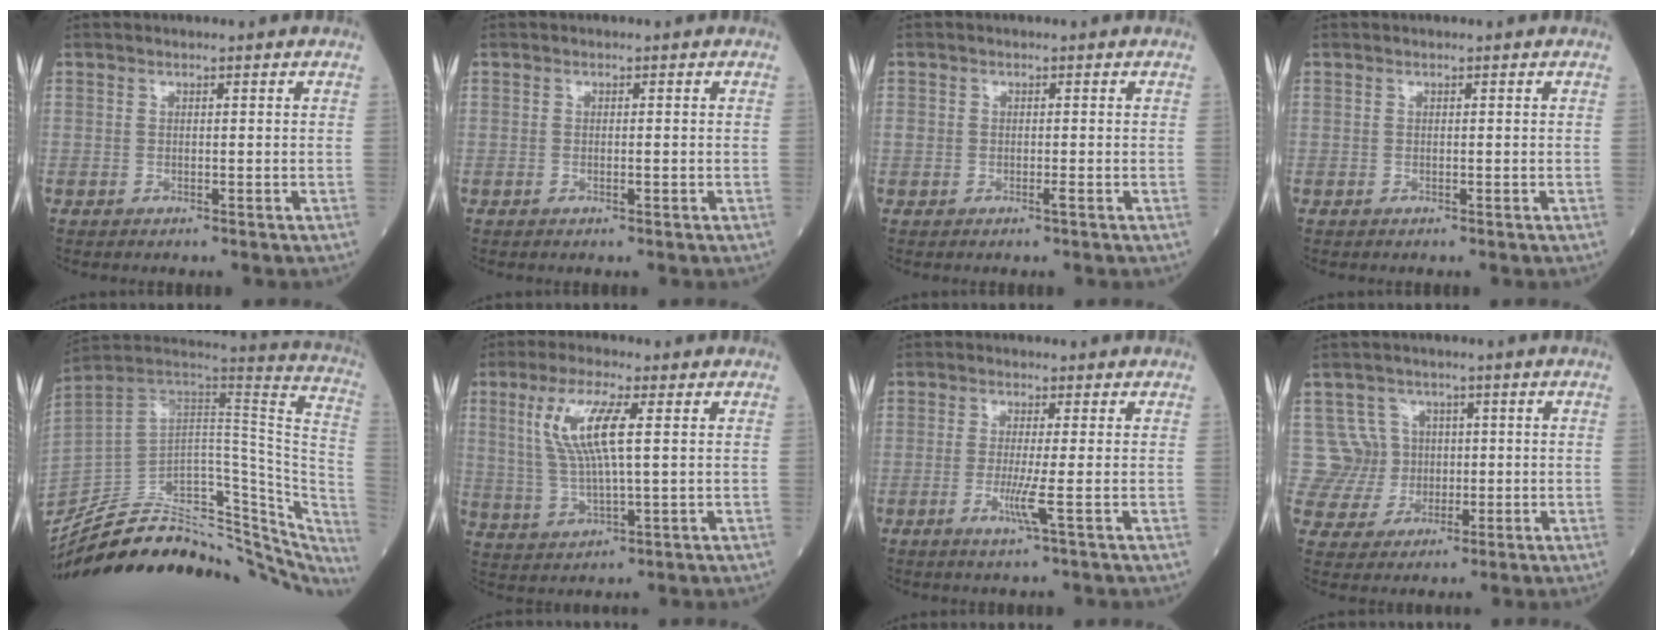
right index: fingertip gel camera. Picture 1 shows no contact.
{"total": 0.7, "force": [-0.1, 0.2, 0.7], "torque": [-0.012, -0.002, -0.001]}
{"total": 1.3, "force": [-0.3, 0.7, 1.0], "torque": [-0.019, 0.001, -0.004]}
{"total": 0.0}
{"total": 34.6, "force": [-27.6, 13.3, 16.0], "torque": [-0.219, 0.011, -0.368]}
{"total": 9.3, "force": [2.6, 1.3, 8.9], "torque": [-0.194, 0.007, 0.055]}
{"total": 3.6, "force": [-1.0, -0.7, 3.4], "torque": [-0.073, -0.010, -0.021]}
{"total": 6.9, "force": [1.3, 6.7, -0.4], "torque": [0.019, 0.022, 0.029]}